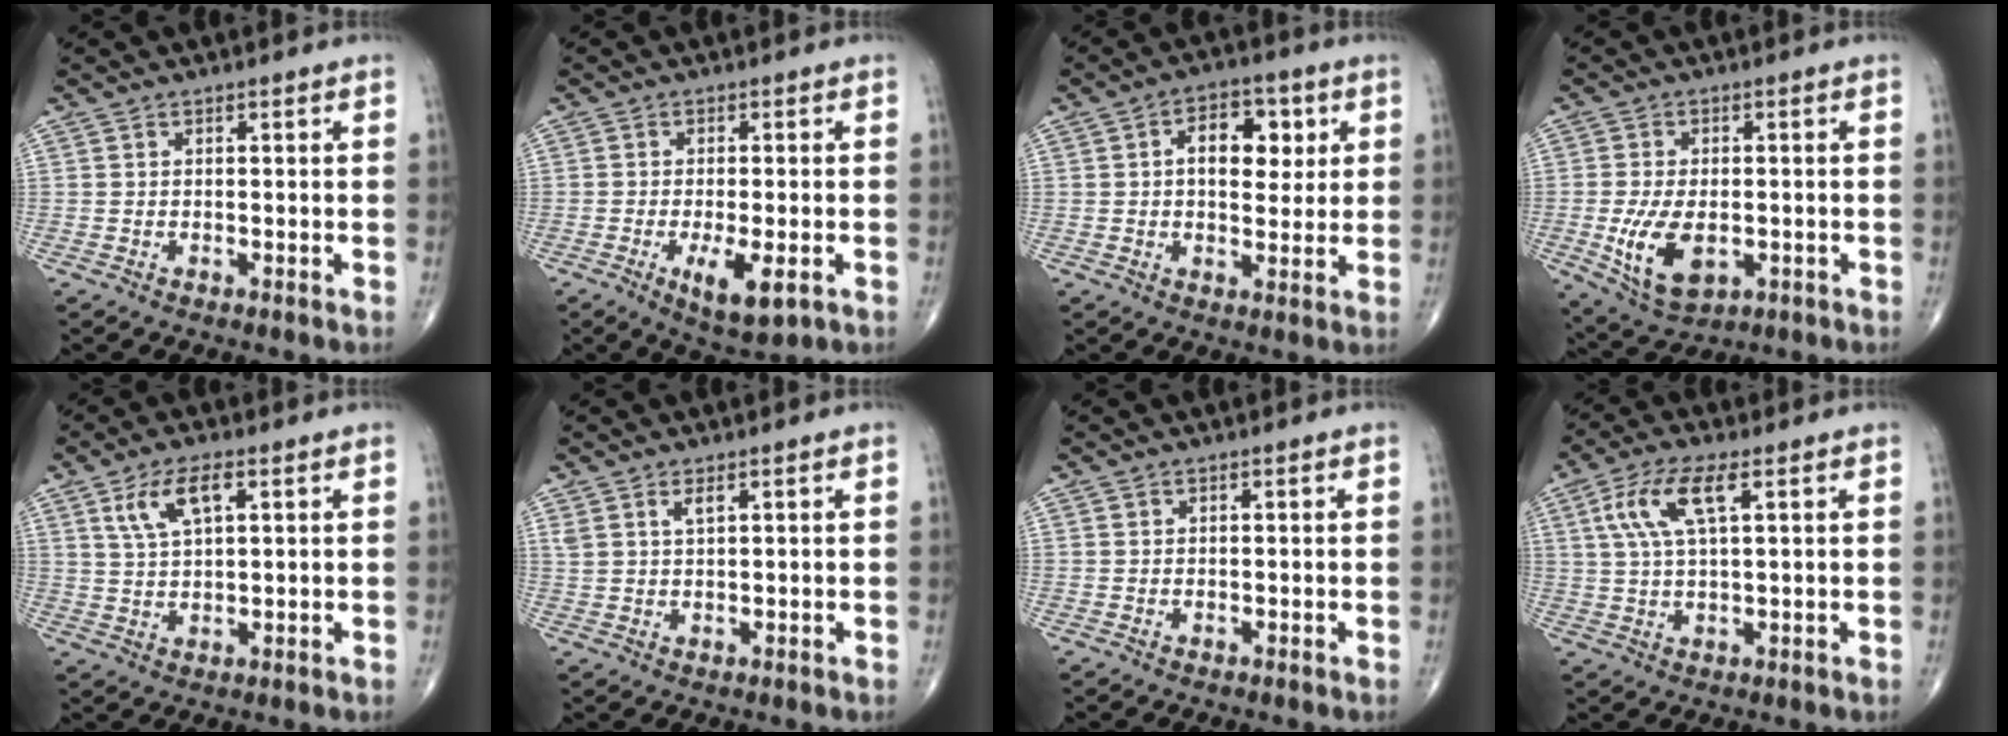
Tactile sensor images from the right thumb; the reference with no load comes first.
{"total": 7.4, "force": [-2.5, 2.4, 6.6], "torque": [-0.111, -0.015, -0.034]}
{"total": 9.7, "force": [2.3, 5.8, 7.4], "torque": [-0.074, 0.000, 0.031]}
{"total": 10.7, "force": [-2.3, 6.0, 8.5], "torque": [-0.154, -0.008, -0.027]}
{"total": 7.1, "force": [3.0, 2.9, 5.8], "torque": [-0.111, -0.002, 0.061]}
{"total": 2.3, "force": [1.4, 0.7, 1.7], "torque": [-0.037, -0.002, 0.031]}
{"total": 0.0}
{"total": 9.0, "force": [3.1, 2.9, 7.9], "torque": [-0.175, 0.008, 0.064]}